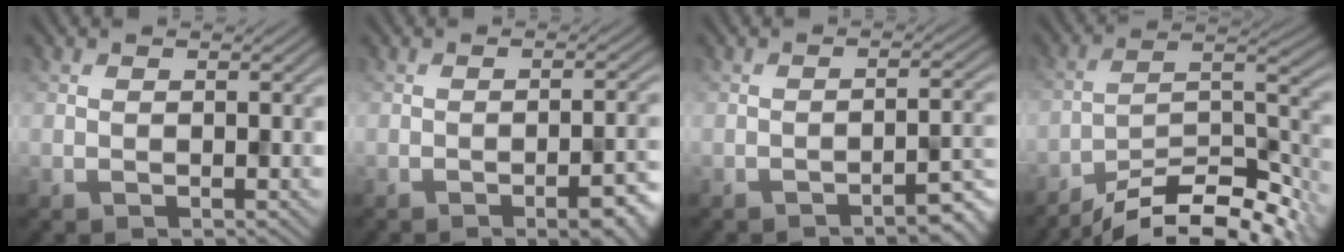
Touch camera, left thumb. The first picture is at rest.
{"total": 4.6, "force": [-2.4, 1.0, 3.8], "torque": [-0.053, 0.002, -0.033]}
{"total": 3.9, "force": [-2.8, 0.6, 2.6], "torque": [-0.031, 0.011, -0.044]}
{"total": 14.3, "force": [-11.8, 2.9, 7.5], "torque": [-0.132, 0.005, -0.197]}